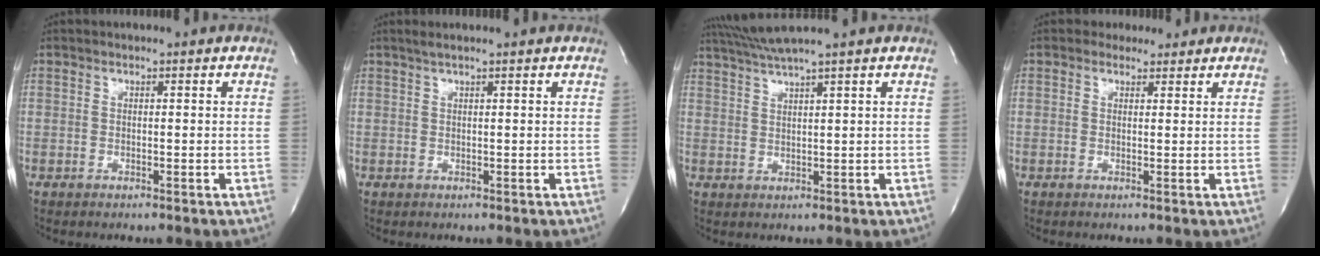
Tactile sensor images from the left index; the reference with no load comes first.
{"total": 2.8, "force": [2.3, -0.4, 1.6], "torque": [-0.024, 0.022, 0.042]}
{"total": 5.6, "force": [4.7, -1.9, 2.2], "torque": [-0.043, 0.011, 0.092]}
{"total": 2.9, "force": [2.3, 1.7, 0.1], "torque": [0.003, 0.011, 0.028]}